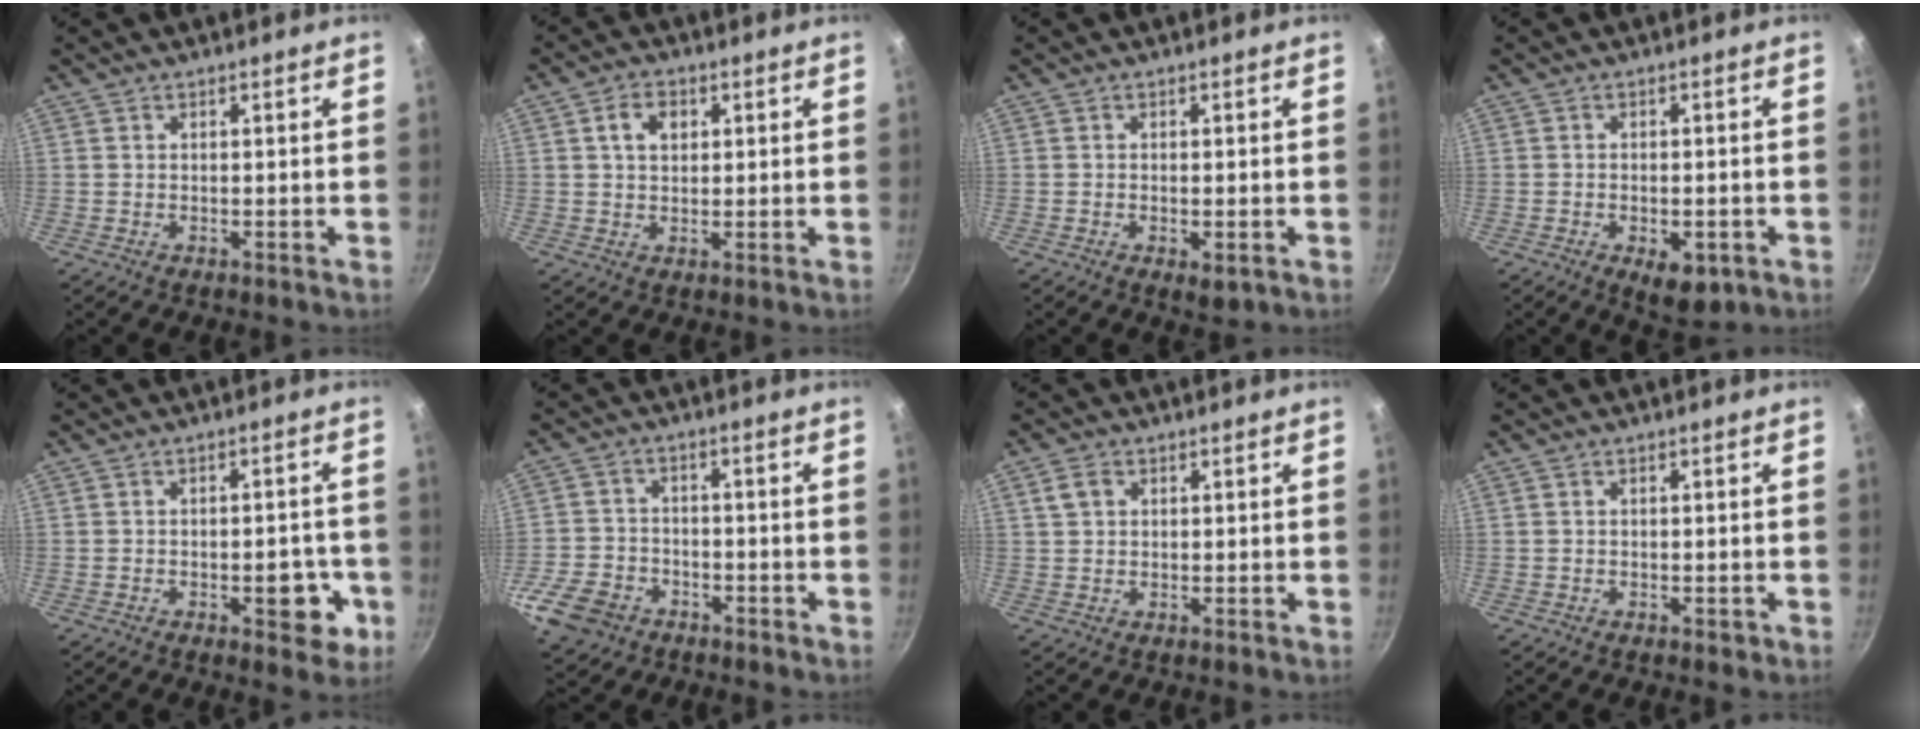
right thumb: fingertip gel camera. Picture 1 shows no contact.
{"total": 5.0, "force": [1.4, 3.5, 3.2], "torque": [-0.038, 0.004, 0.022]}
{"total": 2.8, "force": [-0.8, 1.3, 2.3], "torque": [-0.036, -0.009, -0.011]}
{"total": 6.6, "force": [-2.6, 3.4, 5.1], "torque": [-0.053, 0.007, -0.027]}
{"total": 7.4, "force": [-2.5, 3.8, 5.8], "torque": [-0.043, 0.016, -0.028]}
{"total": 11.0, "force": [-5.5, 8.2, 5.0], "torque": [-0.097, 0.036, -0.105]}
{"total": 2.9, "force": [1.0, 2.3, 1.6], "torque": [-0.020, 0.003, 0.017]}
{"total": 0.9, "force": [-0.4, 0.6, 0.6], "torque": [-0.005, 0.002, -0.006]}